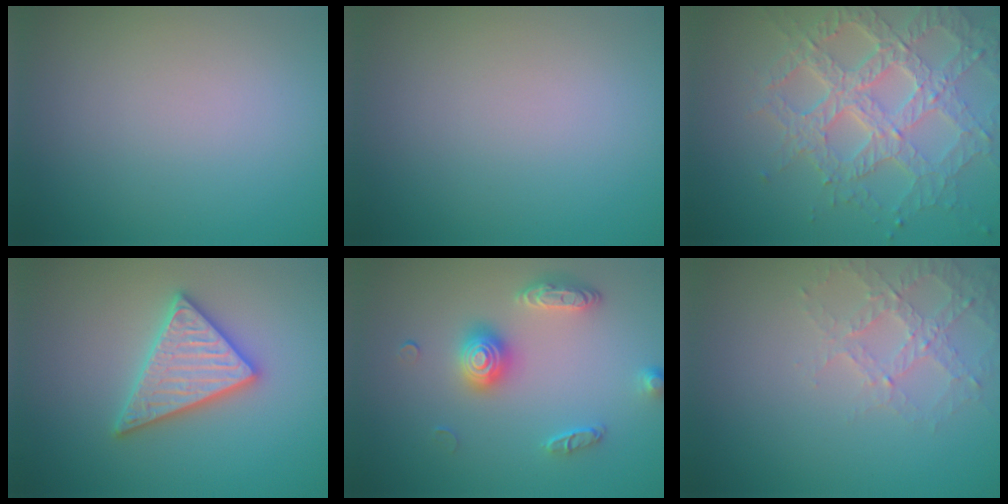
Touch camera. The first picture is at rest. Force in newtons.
{"total": 0.0}
{"total": 6.9, "press": 5.3, "slide": 4.5}
{"total": 4.7, "press": 4.7, "slide": 0.6}
{"total": 3.2, "press": 2.9, "slide": 1.2}
{"total": 2.8, "press": 2.7, "slide": 0.8}